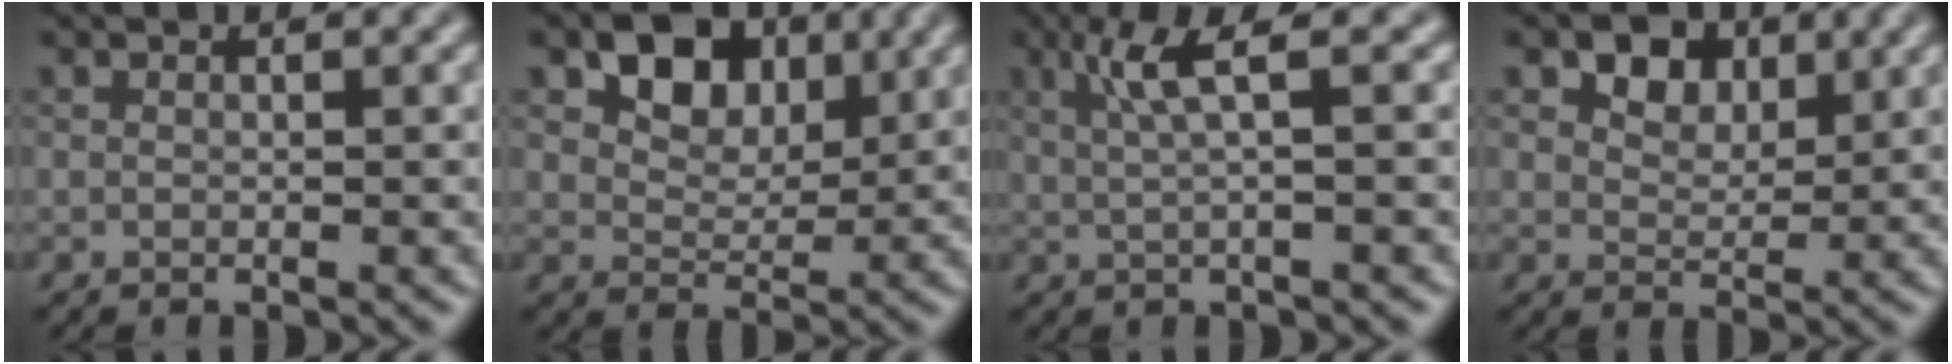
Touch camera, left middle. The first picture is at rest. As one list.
[{"total": 4.7, "force": [2.0, 3.4, 2.6], "torque": [-0.047, 0.000, 0.031]}, {"total": 3.1, "force": [0.5, 0.1, 3.1], "torque": [-0.067, 0.002, 0.022]}, {"total": 3.7, "force": [1.8, 2.6, 2.0], "torque": [-0.036, 0.003, 0.026]}]